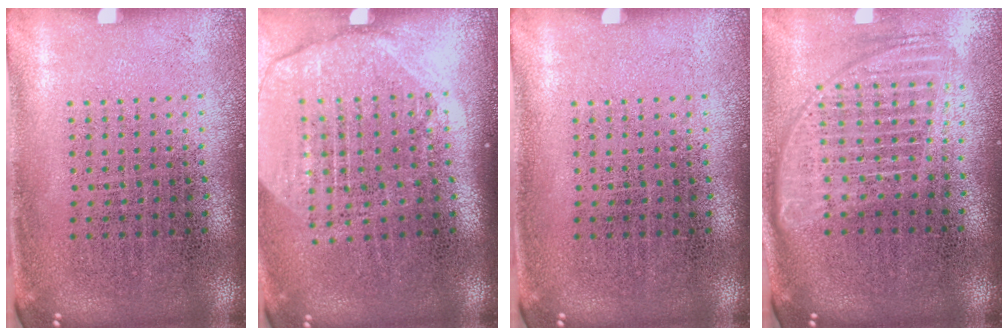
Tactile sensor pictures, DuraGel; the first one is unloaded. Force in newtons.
{"total": 2.0, "press": 1.8, "slide": 1.0}
{"total": 0.0}
{"total": 1.8, "press": 1.5, "slide": 1.0}